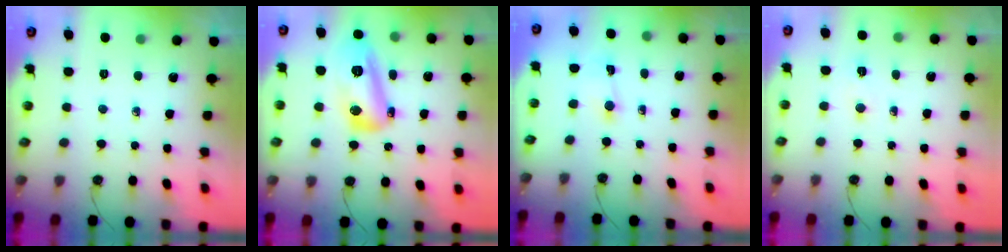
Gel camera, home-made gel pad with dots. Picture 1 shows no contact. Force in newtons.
{"total": 14.9, "press": 14.8, "slide": 1.2}
{"total": 0.8, "press": 0.7, "slide": 0.5}
{"total": 7.0, "press": 2.8, "slide": 6.4}